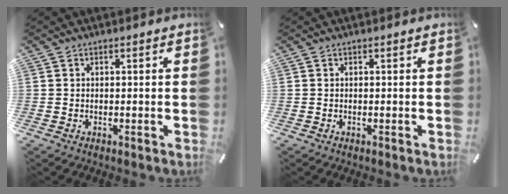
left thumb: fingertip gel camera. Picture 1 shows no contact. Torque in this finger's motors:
{"motor_torque": [0.00, 0.00, 0.00, 0.00, 0.00]}